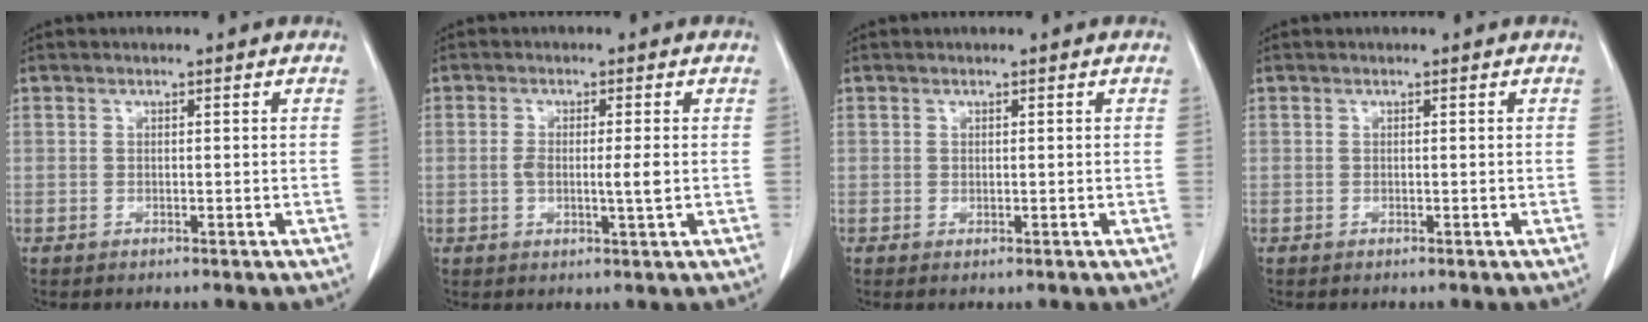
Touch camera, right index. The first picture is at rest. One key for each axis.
{"total": 4.1, "fx": -0.4, "fy": 0.5, "fz": 4.1, "tx": -0.078, "ty": -0.002, "tz": -0.006}
{"total": 0.6, "fx": -0.1, "fy": 0.2, "fz": 0.5, "tx": -0.012, "ty": -0.003, "tz": 0.000}
{"total": 0.0}